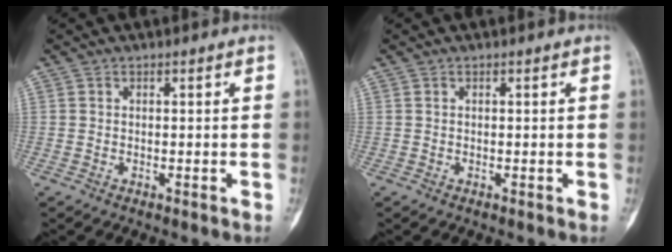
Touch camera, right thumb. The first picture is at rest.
{"total": 0.0}